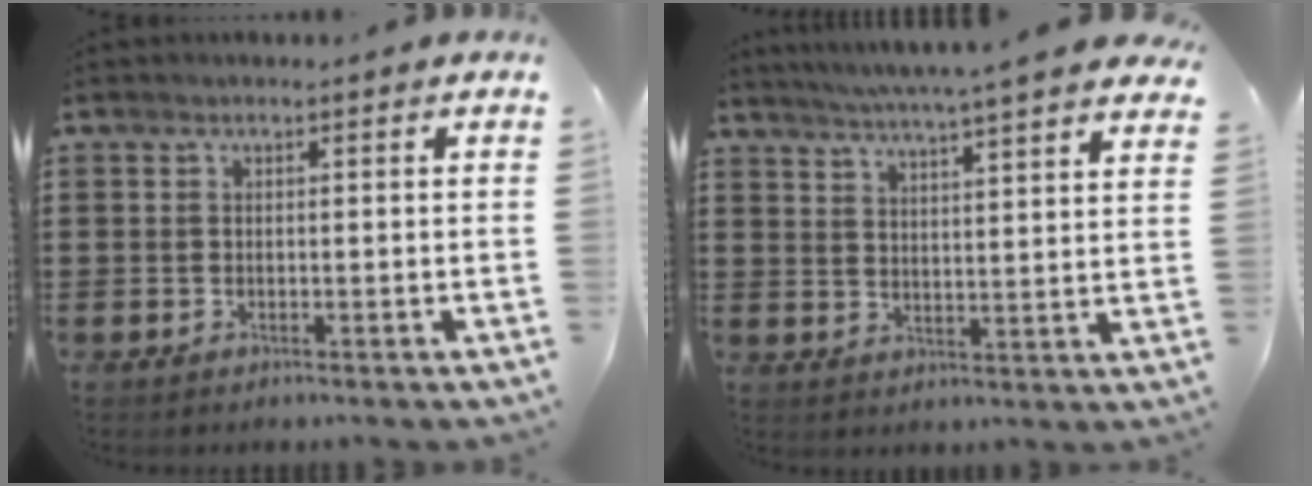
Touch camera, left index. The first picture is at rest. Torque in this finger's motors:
{"motor_torque": [2.14, 0.00, 0.56, 0.21]}